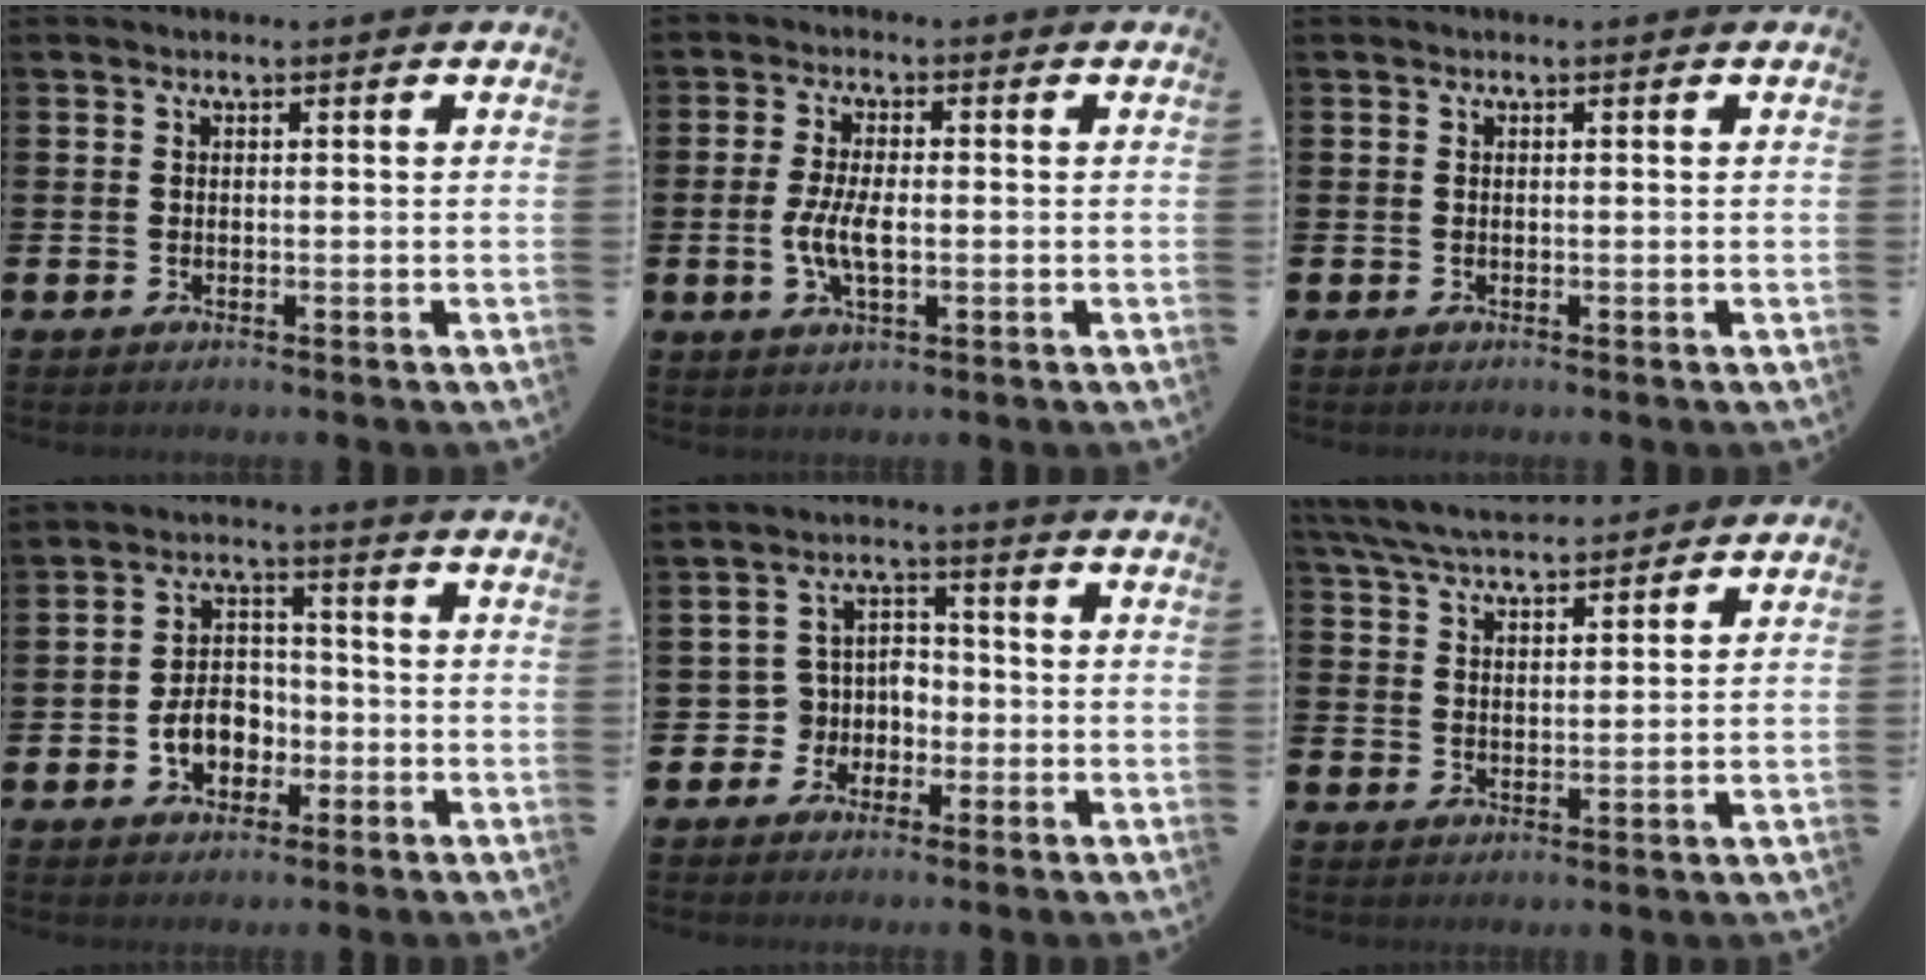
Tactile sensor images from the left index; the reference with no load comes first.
{"total": 4.8, "force": [-0.7, 2.0, 4.4], "torque": [-0.089, -0.002, -0.017]}
{"total": 0.0}
{"total": 5.6, "force": [-2.1, 4.3, 2.9], "torque": [-0.040, 0.006, -0.046]}
{"total": 4.9, "force": [-2.0, 4.4, 0.9], "torque": [-0.046, 0.010, -0.044]}
{"total": 6.3, "force": [6.0, 0.9, 1.6], "torque": [-0.057, -0.024, 0.111]}